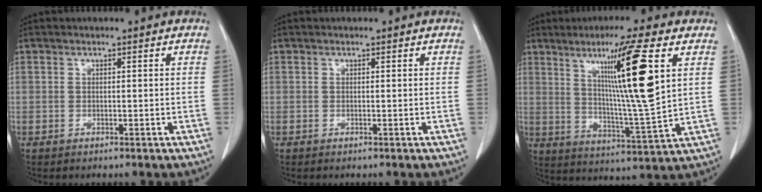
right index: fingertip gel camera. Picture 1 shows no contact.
{"total": 0.0}
{"total": 14.4, "force": [5.3, -1.1, 13.4], "torque": [-0.223, -0.011, 0.091]}